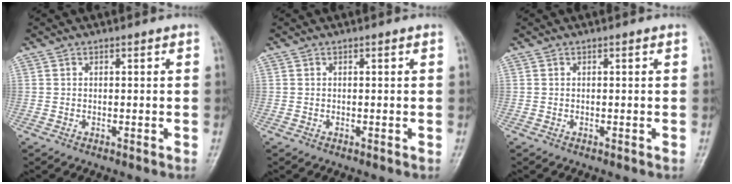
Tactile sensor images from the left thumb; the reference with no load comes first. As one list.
[{"total": 0.0}, {"total": 0.0}]